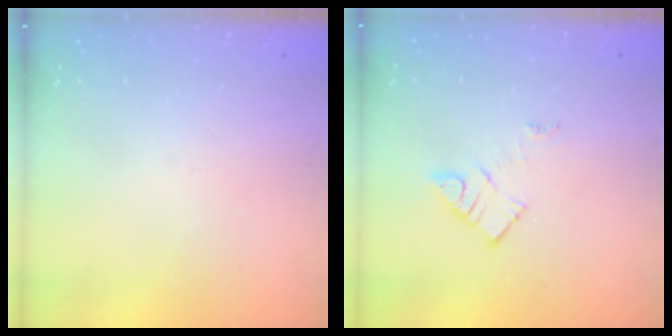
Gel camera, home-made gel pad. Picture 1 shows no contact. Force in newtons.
{"total": 8.2, "press": 8.2, "slide": 0.5}